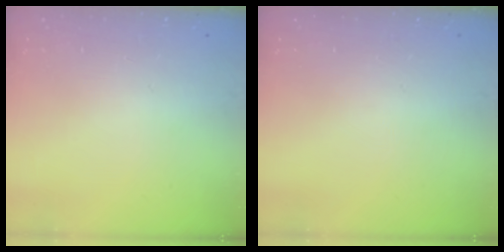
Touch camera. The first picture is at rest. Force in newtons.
{"total": 0.0}